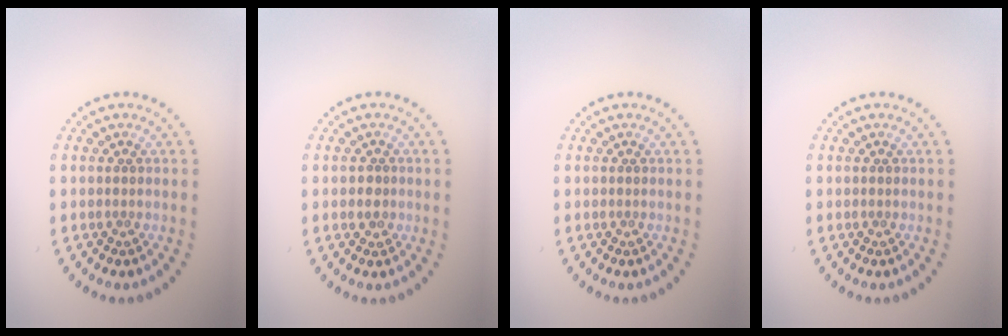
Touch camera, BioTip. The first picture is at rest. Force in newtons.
{"total": 1.3, "press": 1.2, "slide": 0.6}
{"total": 0.0}
{"total": 0.0}